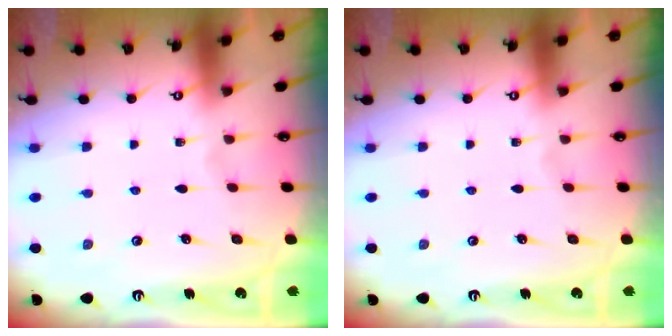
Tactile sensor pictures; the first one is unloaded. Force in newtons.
{"total": 0.0}